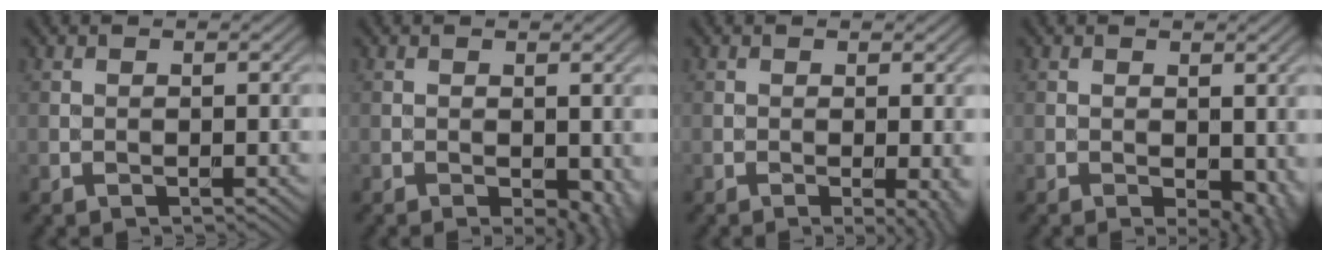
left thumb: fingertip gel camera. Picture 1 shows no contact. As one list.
[{"total": 3.9, "force": [-1.0, 2.2, 3.1], "torque": [-0.045, -0.013, -0.012]}, {"total": 2.8, "force": [-0.5, 0.5, 2.7], "torque": [-0.036, -0.006, -0.008]}, {"total": 4.6, "force": [-1.0, 2.6, 3.7], "torque": [-0.052, -0.013, -0.010]}]